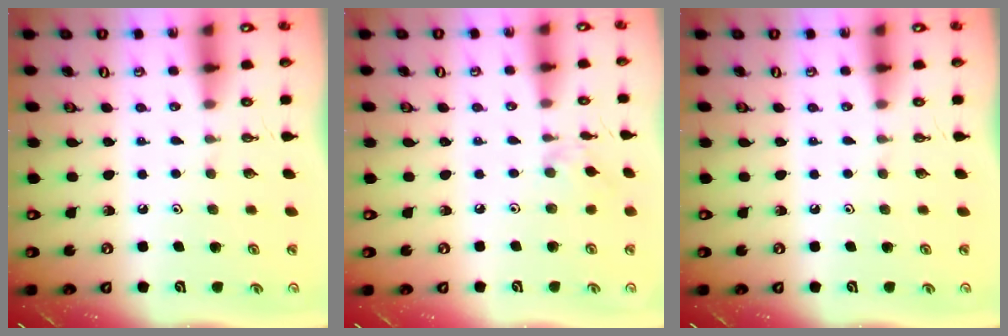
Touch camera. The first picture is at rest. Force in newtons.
{"total": 4.0, "press": 4.0, "slide": 0.8}
{"total": 0.0}